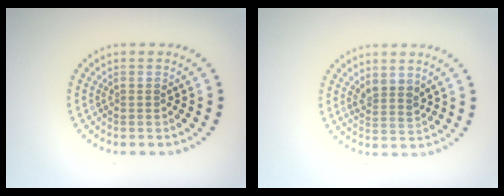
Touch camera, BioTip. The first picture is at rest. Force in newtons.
{"total": 2.0, "press": 1.6, "slide": 1.1}